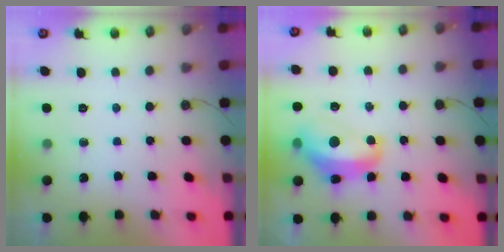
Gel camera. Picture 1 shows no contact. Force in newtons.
{"total": 7.6, "press": 7.6, "slide": 0.9}